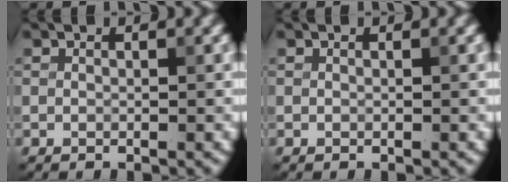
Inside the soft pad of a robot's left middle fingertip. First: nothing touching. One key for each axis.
{"total": 0.0}